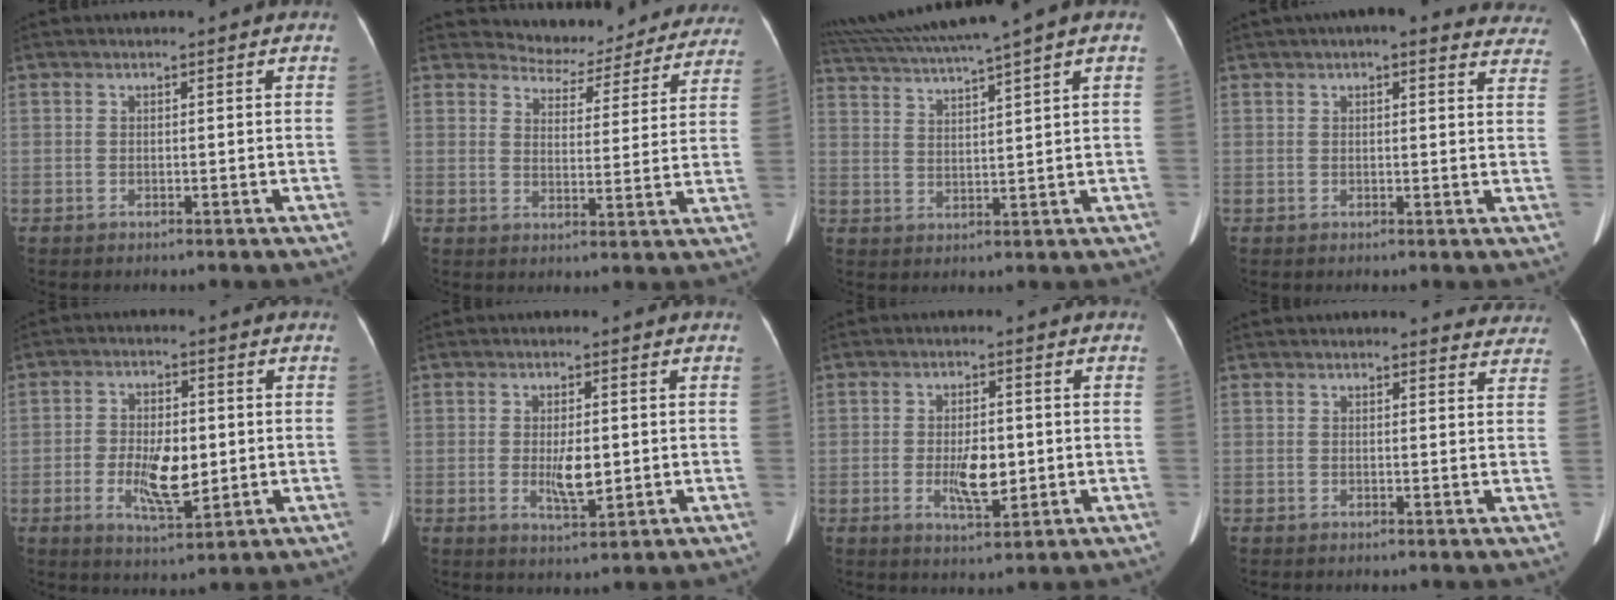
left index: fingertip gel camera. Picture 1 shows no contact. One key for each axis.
{"total": 13.8, "fx": 13.2, "fy": 4.1, "fz": 1.2, "tx": 0.008, "ty": -0.018, "tz": 0.142}
{"total": 11.1, "fx": 8.9, "fy": -1.4, "fz": 6.5, "tx": -0.118, "ty": 0.027, "tz": 0.144}
{"total": 14.1, "fx": 12.2, "fy": 3.7, "fz": 6.0, "tx": -0.041, "ty": 0.019, "tz": 0.121}
{"total": 7.9, "fx": -1.0, "fy": 3.2, "fz": 7.2, "tx": -0.136, "ty": -0.004, "tz": -0.013}
{"total": 4.7, "fx": -0.2, "fy": 1.4, "fz": 4.4, "tx": -0.083, "ty": -0.009, "tz": 0.001}
{"total": 5.7, "fx": -0.7, "fy": 2.1, "fz": 5.2, "tx": -0.097, "ty": -0.007, "tz": -0.007}
{"total": 7.2, "fx": 6.8, "fy": 2.1, "fz": 0.8, "tx": 0.027, "ty": -0.006, "tz": 0.042}